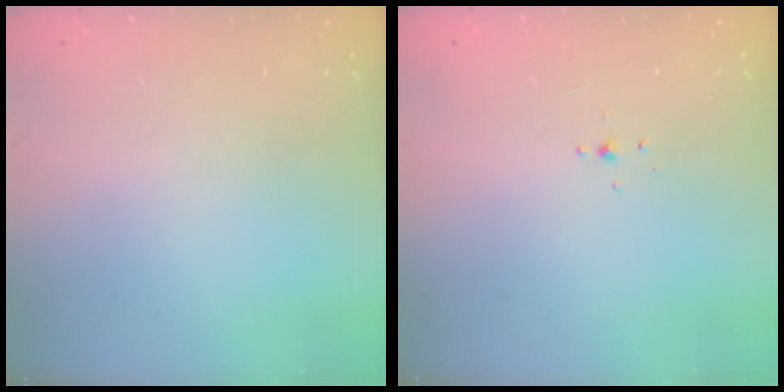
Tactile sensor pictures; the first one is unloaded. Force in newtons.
{"total": 2.4, "press": 2.3, "slide": 0.7}